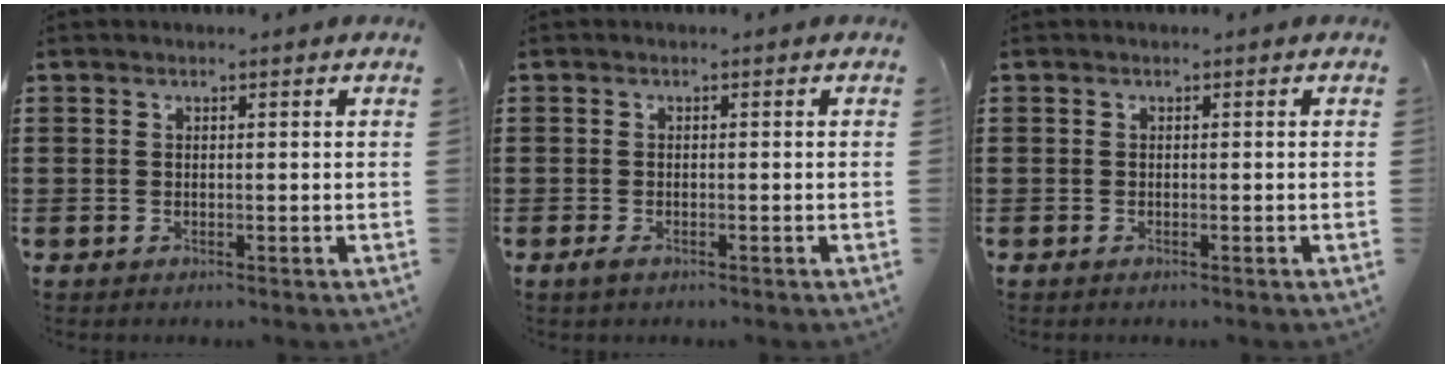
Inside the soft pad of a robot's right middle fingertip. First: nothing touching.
{"total": 1.2, "force": [-0.7, 0.6, 0.7], "torque": [-0.014, 0.001, -0.015]}
{"total": 0.0}